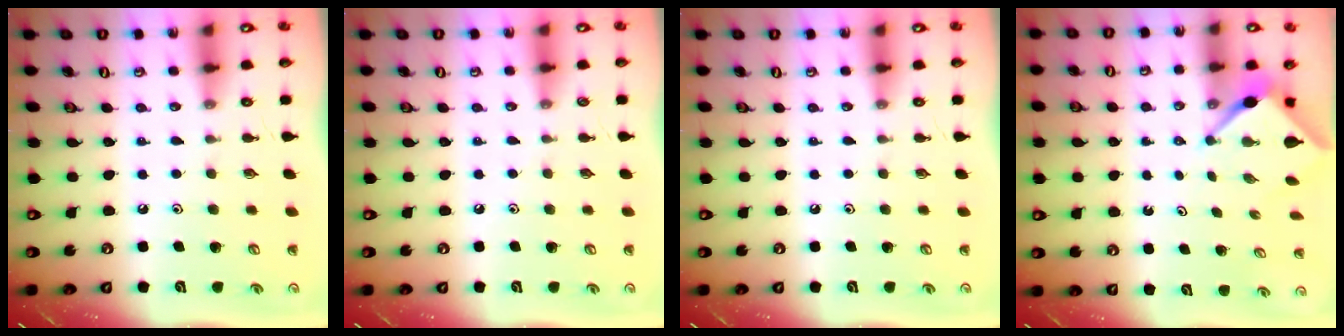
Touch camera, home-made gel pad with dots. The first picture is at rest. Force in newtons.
{"total": 2.3, "press": 2.3, "slide": 0.4}
{"total": 0.0}
{"total": 3.0, "press": 3.0, "slide": 0.2}